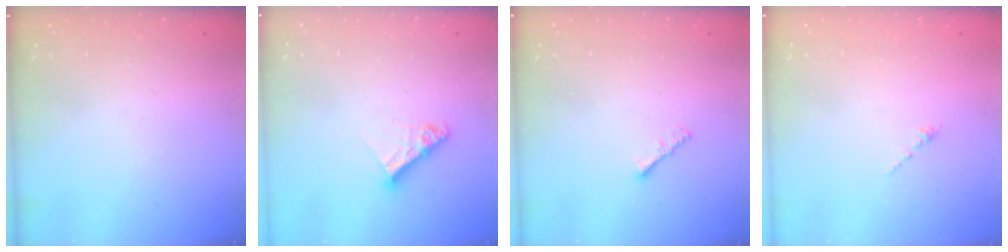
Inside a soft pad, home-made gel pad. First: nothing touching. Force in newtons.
{"total": 8.1, "press": 8.1, "slide": 0.7}
{"total": 1.3, "press": 1.3, "slide": 0.4}
{"total": 0.0}